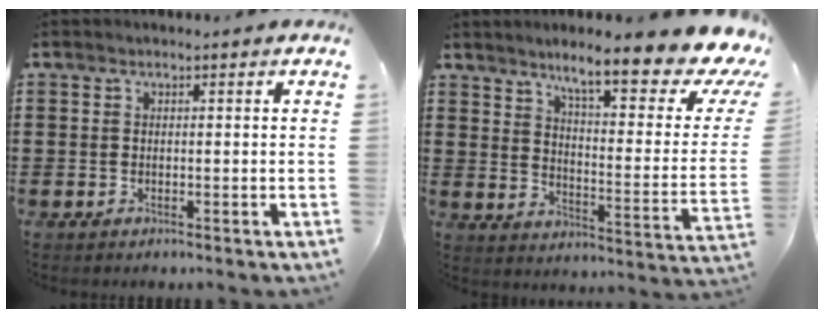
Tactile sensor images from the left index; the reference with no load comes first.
{"total": 11.5, "force": [8.4, 1.1, 7.7], "torque": [-0.136, -0.060, 0.130]}